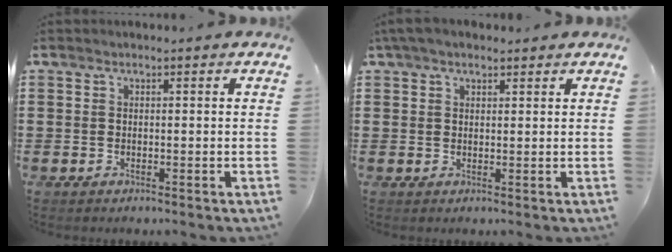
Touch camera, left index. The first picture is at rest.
{"total": 2.7, "force": [2.1, 1.1, 1.3], "torque": [-0.032, 0.006, 0.040]}